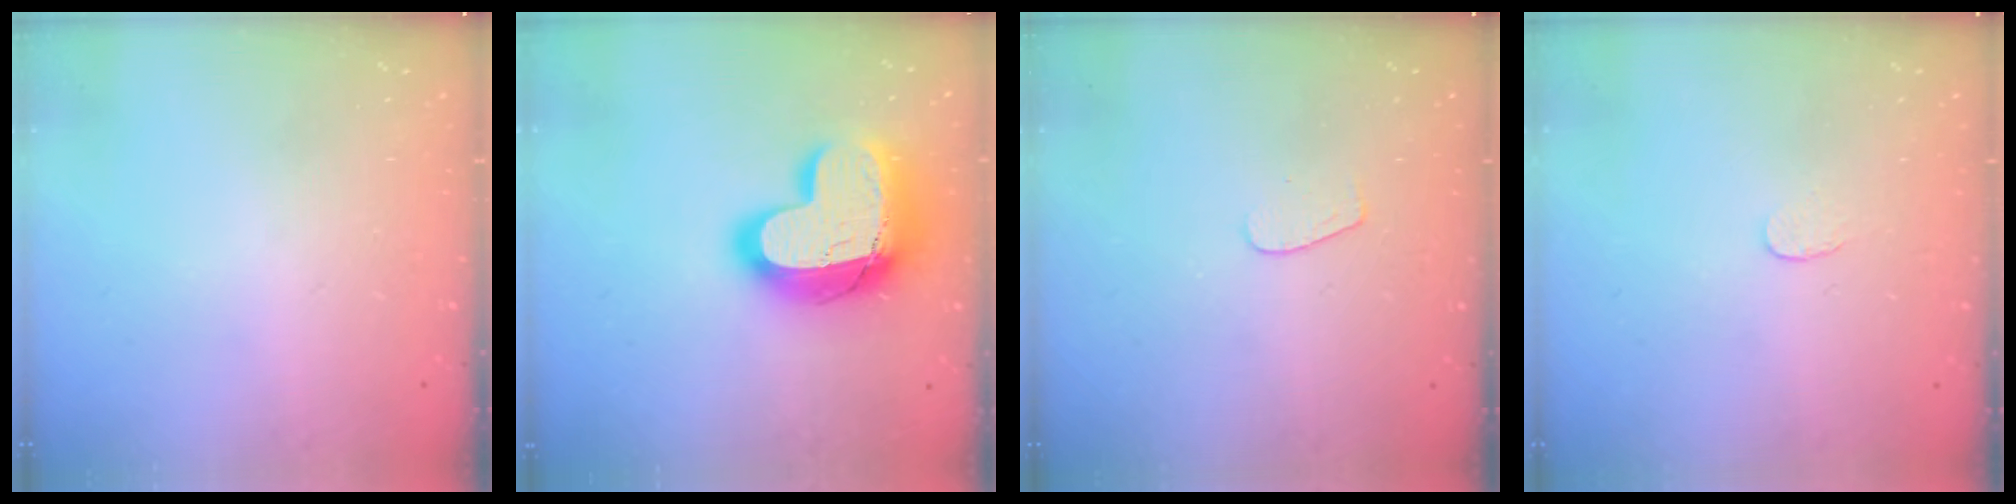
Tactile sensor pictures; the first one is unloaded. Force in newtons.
{"total": 18.9, "press": 18.8, "slide": 1.5}
{"total": 3.7, "press": 3.7, "slide": 0.3}
{"total": 3.0, "press": 3.0, "slide": 0.2}